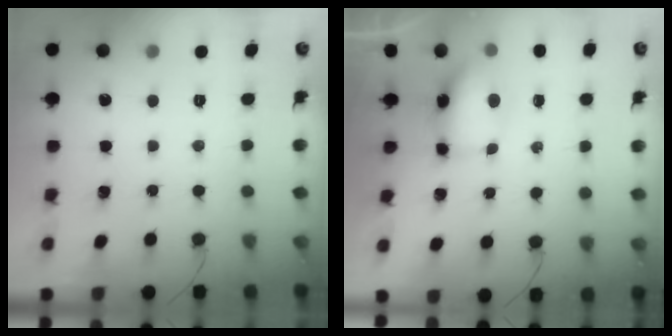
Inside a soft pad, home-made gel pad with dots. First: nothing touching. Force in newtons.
{"total": 10.4, "press": 8.1, "slide": 6.5}